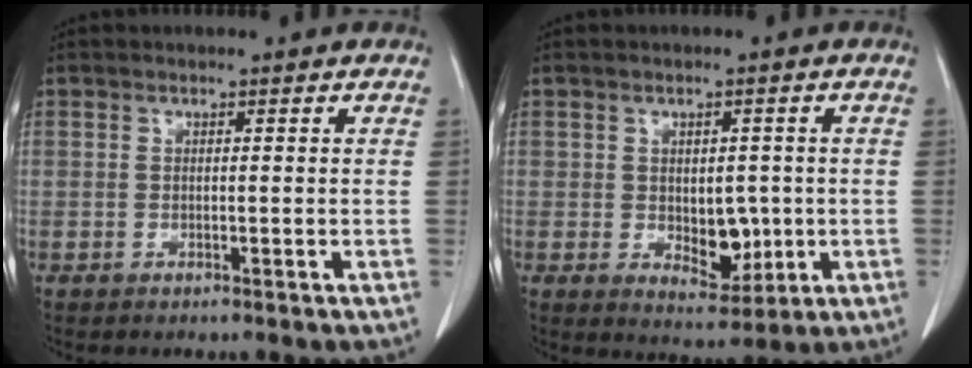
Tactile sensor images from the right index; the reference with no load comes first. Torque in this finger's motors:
{"motor_torque": [0.07, 0.15, 0.10, 0.02]}